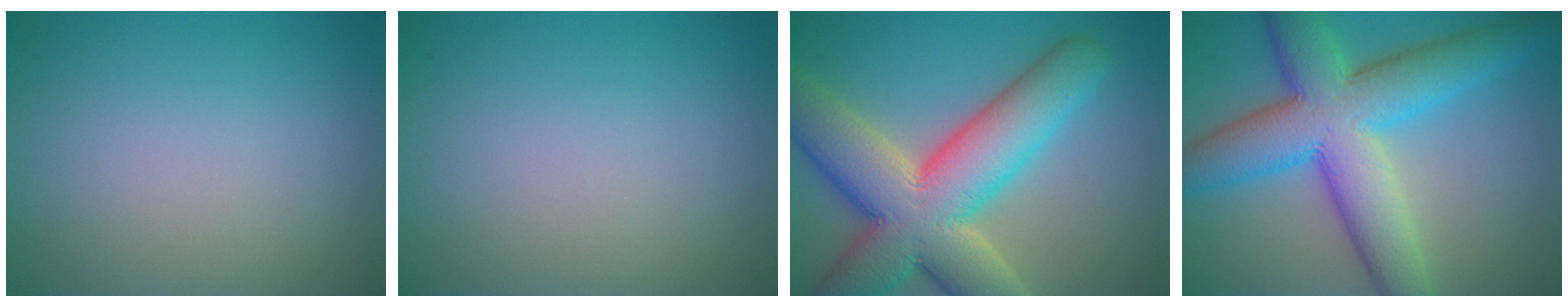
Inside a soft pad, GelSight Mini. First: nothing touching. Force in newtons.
{"total": 0.0}
{"total": 12.9, "press": 12.9, "slide": 0.8}
{"total": 11.1, "press": 11.1, "slide": 0.2}